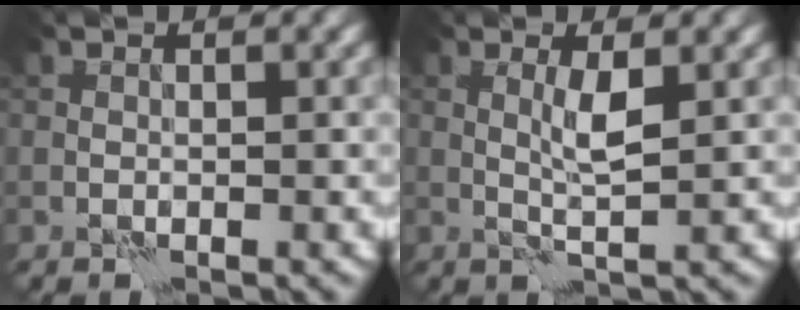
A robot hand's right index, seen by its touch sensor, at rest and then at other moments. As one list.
[{"total": 2.1, "force": [0.6, -0.1, 2.1], "torque": [-0.044, 0.002, 0.010]}]